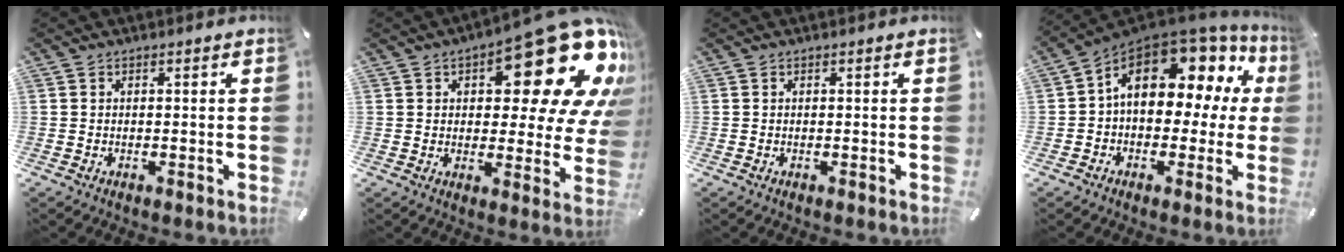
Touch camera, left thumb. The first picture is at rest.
{"total": 24.6, "force": [13.3, 9.7, 18.3], "torque": [-0.231, -0.094, 0.215]}
{"total": 0.0}
{"total": 15.5, "force": [5.8, 9.5, 10.7], "torque": [-0.161, -0.034, 0.100]}